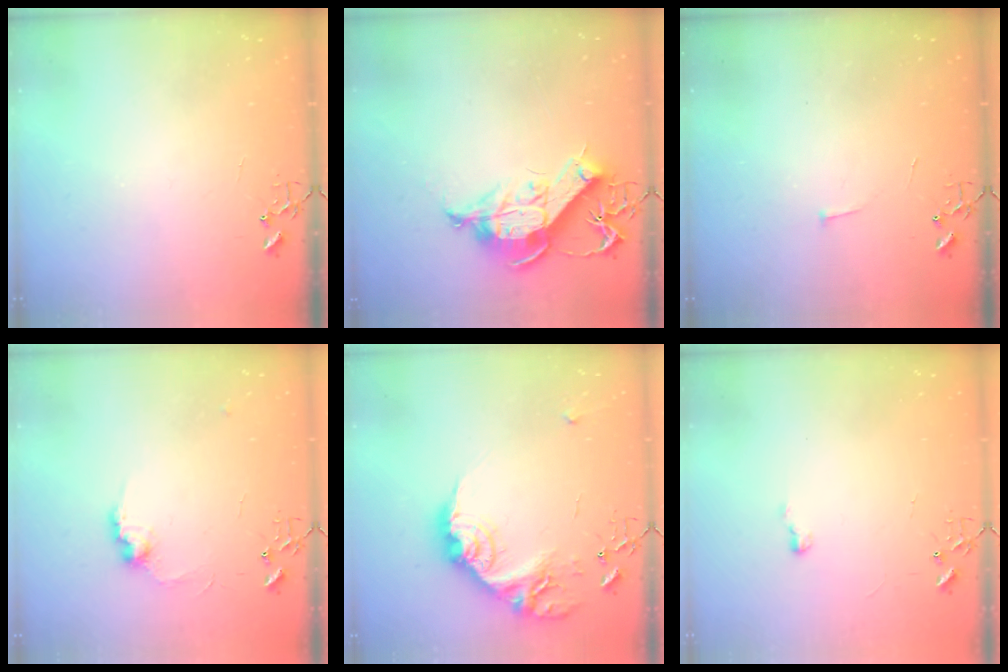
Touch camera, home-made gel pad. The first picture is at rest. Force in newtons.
{"total": 15.8, "press": 15.7, "slide": 1.6}
{"total": 3.0, "press": 2.9, "slide": 0.3}
{"total": 8.6, "press": 8.6, "slide": 0.4}
{"total": 19.5, "press": 19.5, "slide": 1.1}
{"total": 4.5, "press": 4.5, "slide": 0.4}